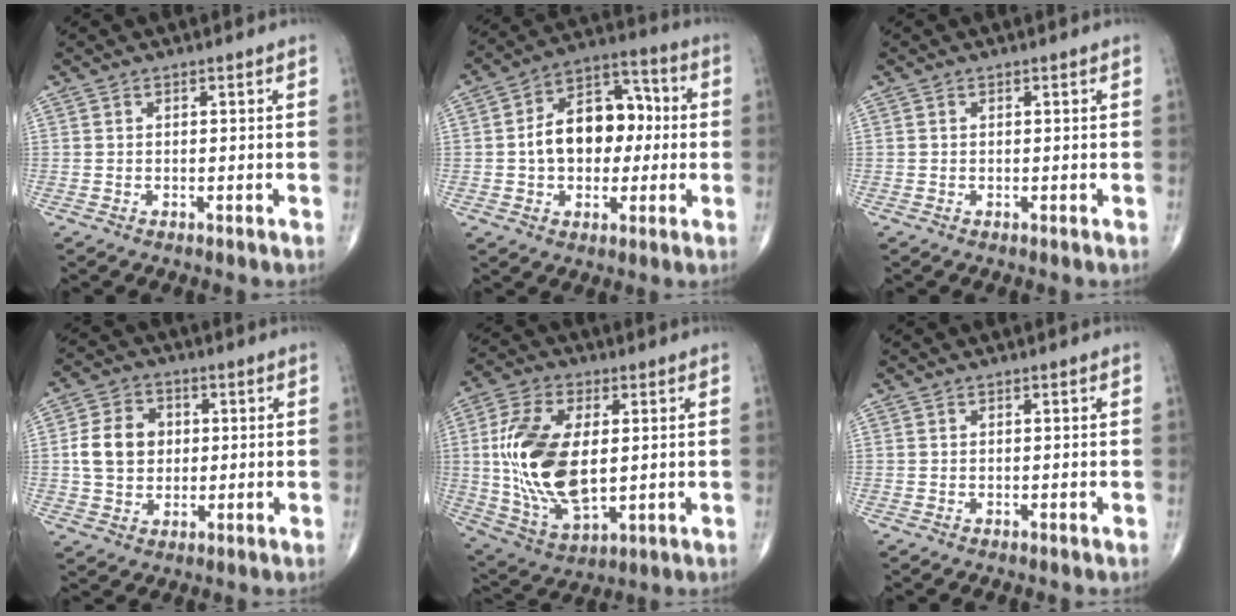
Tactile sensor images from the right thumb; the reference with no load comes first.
{"total": 15.0, "force": [-0.1, 10.2, 11.0], "torque": [-0.135, 0.040, -0.005]}
{"total": 0.0}
{"total": 9.2, "force": [0.9, 7.5, 5.3], "torque": [-0.073, 0.006, 0.014]}
{"total": 18.9, "force": [1.4, 10.2, 15.9], "torque": [-0.316, -0.011, 0.035]}
{"total": 0.0}